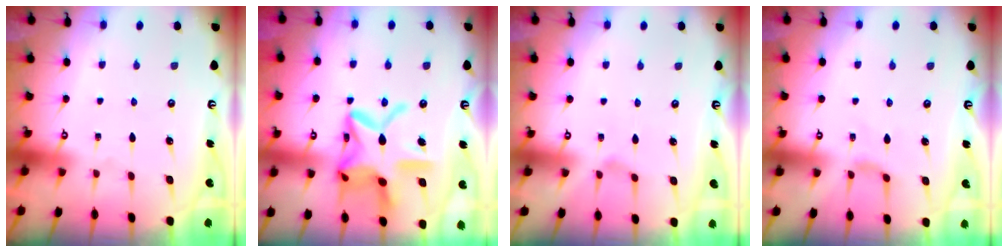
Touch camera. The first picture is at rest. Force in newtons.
{"total": 20.8, "press": 20.8, "slide": 1.7}
{"total": 0.7, "press": 0.6, "slide": 0.2}
{"total": 1.9, "press": 1.8, "slide": 0.5}